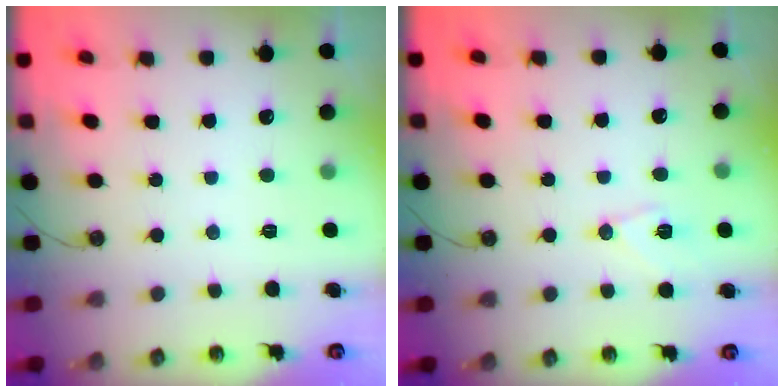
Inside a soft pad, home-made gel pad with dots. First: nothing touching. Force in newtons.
{"total": 8.3, "press": 8.2, "slide": 1.1}